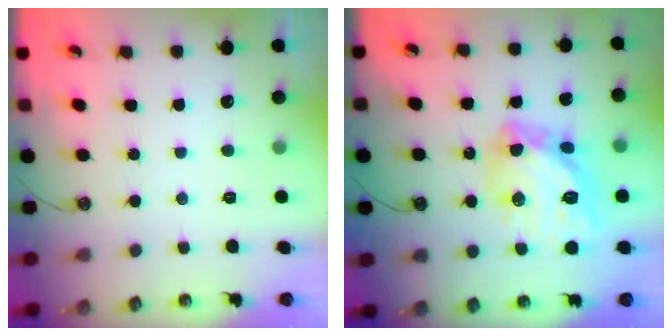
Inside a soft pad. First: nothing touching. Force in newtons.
{"total": 16.8, "press": 16.8, "slide": 1.6}